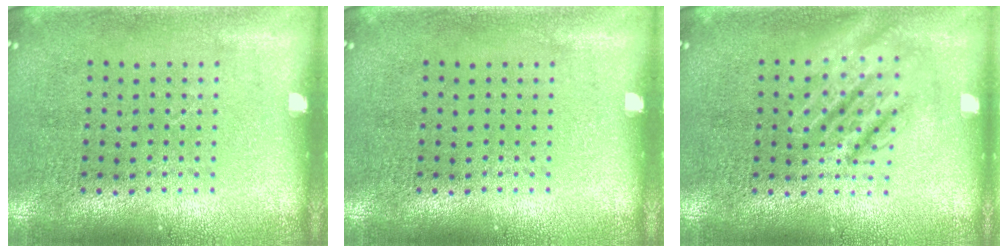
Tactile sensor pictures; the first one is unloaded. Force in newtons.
{"total": 0.0}
{"total": 2.8, "press": 2.8, "slide": 0.3}